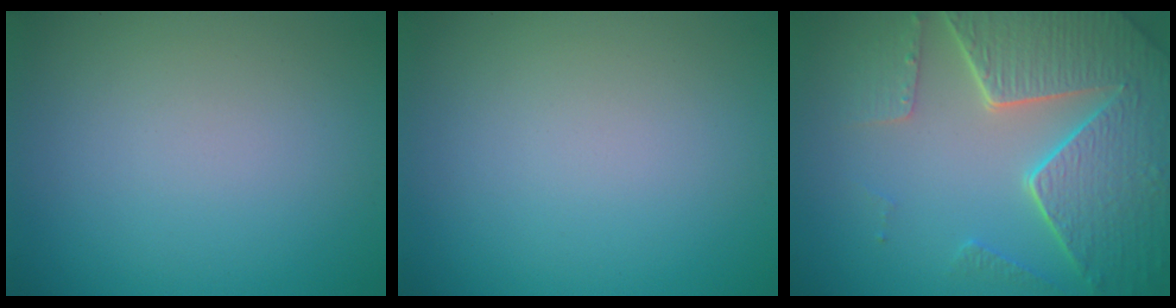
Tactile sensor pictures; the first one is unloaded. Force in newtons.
{"total": 0.0}
{"total": 8.4, "press": 6.0, "slide": 5.9}